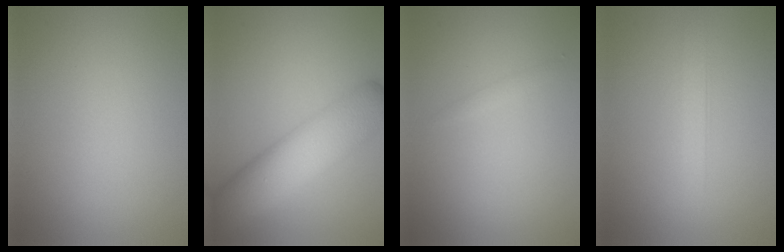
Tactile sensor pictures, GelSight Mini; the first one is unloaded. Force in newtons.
{"total": 8.3, "press": 8.3, "slide": 0.0}
{"total": 0.6, "press": 0.6, "slide": 0.0}
{"total": 1.8, "press": 1.7, "slide": 0.2}